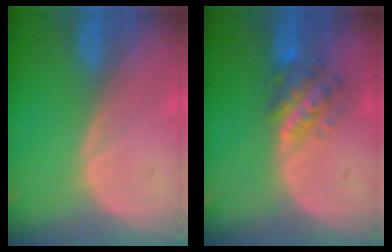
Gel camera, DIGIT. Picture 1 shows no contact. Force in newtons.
{"total": 5.7, "press": 5.4, "slide": 1.7}